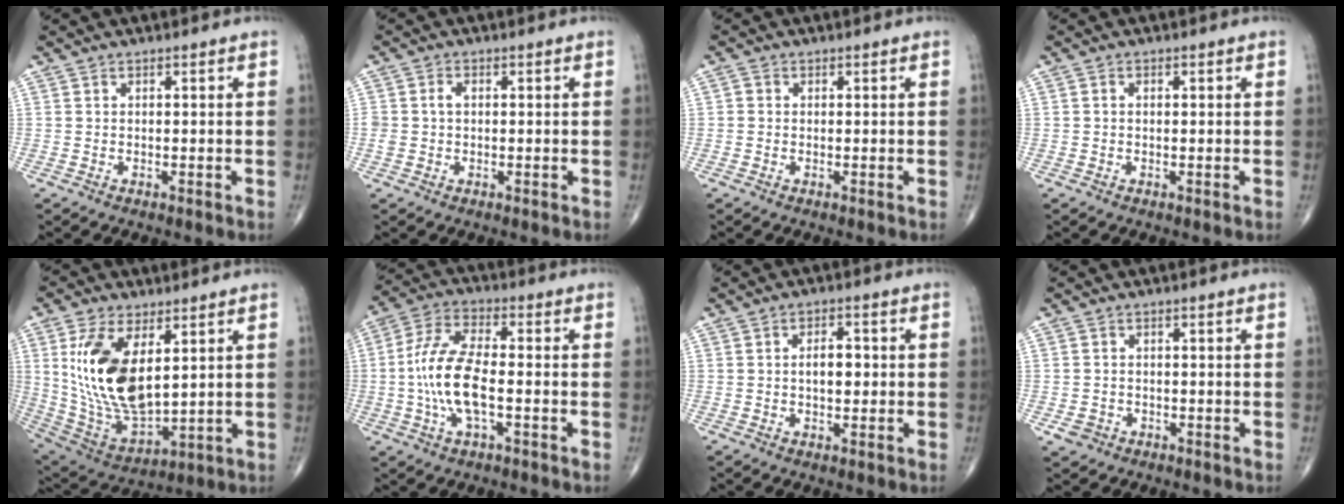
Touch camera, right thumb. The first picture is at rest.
{"total": 2.3, "force": [0.1, 1.7, 1.5], "torque": [-0.032, 0.007, 0.002]}
{"total": 1.0, "force": [0.0, 0.9, 0.4], "torque": [-0.002, 0.002, -0.003]}
{"total": 0.6, "force": [0.0, 0.4, 0.4], "torque": [-0.009, 0.004, 0.000]}
{"total": 18.4, "force": [4.6, 9.3, 15.2], "torque": [-0.286, -0.025, 0.104]}
{"total": 12.4, "force": [-1.9, 5.0, 11.2], "torque": [-0.236, 0.023, -0.039]}
{"total": 4.4, "force": [0.1, 2.4, 3.6], "torque": [-0.052, 0.007, -0.002]}
{"total": 2.4, "force": [-1.0, 2.1, 0.7], "torque": [-0.009, 0.006, -0.013]}